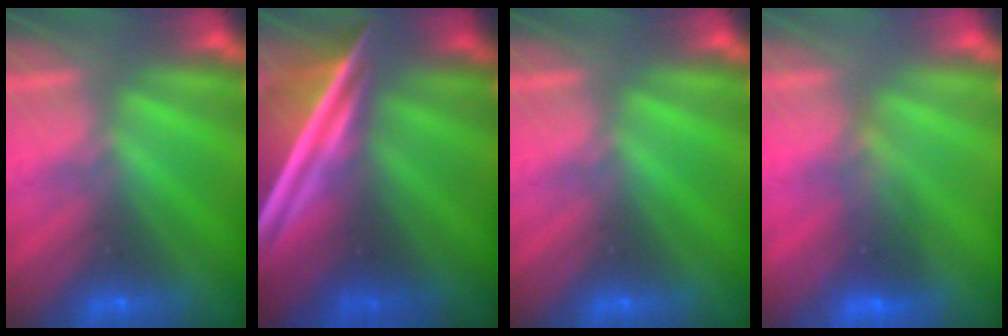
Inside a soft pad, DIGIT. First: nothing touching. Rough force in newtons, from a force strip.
{"total": 7.5}
{"total": 0.0}
{"total": 1.8}